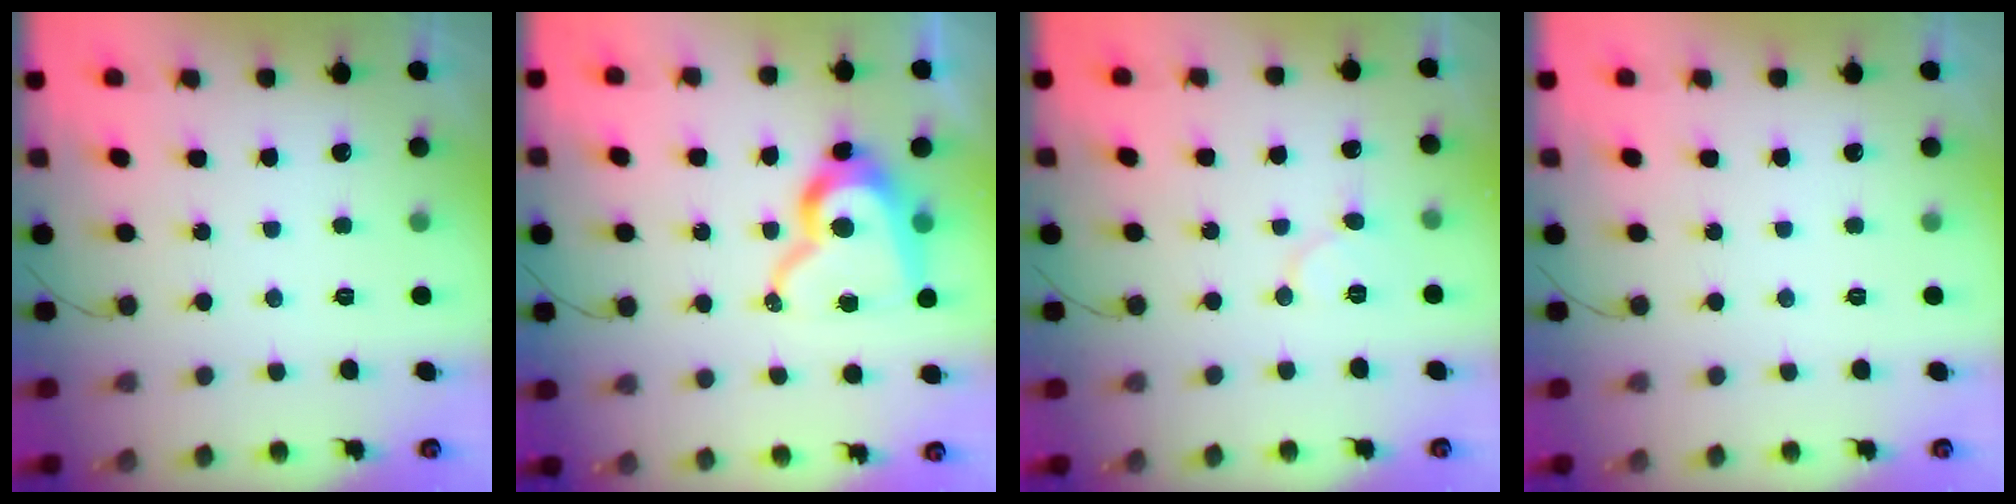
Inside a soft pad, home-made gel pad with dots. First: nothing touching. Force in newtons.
{"total": 16.5, "press": 16.5, "slide": 1.3}
{"total": 6.5, "press": 6.5, "slide": 0.6}
{"total": 0.0}